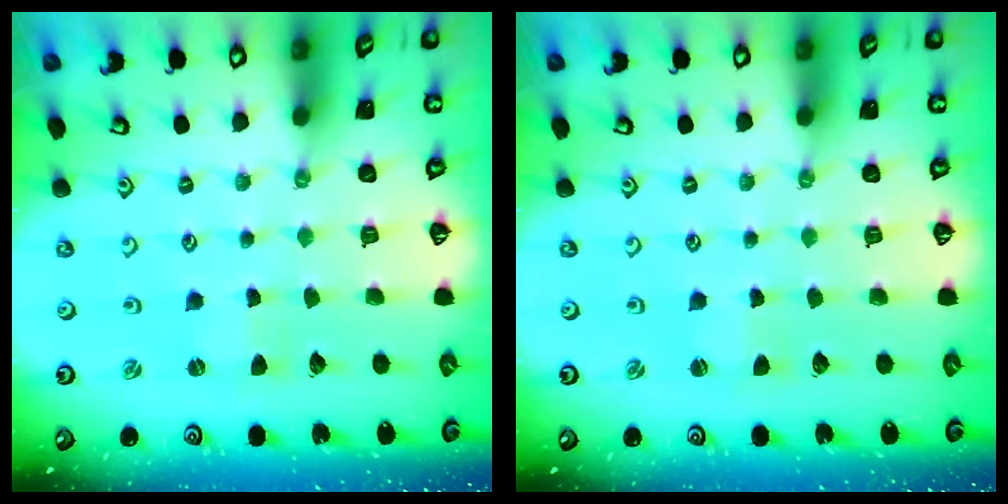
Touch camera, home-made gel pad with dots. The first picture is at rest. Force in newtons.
{"total": 1.4, "press": 1.4, "slide": 0.4}